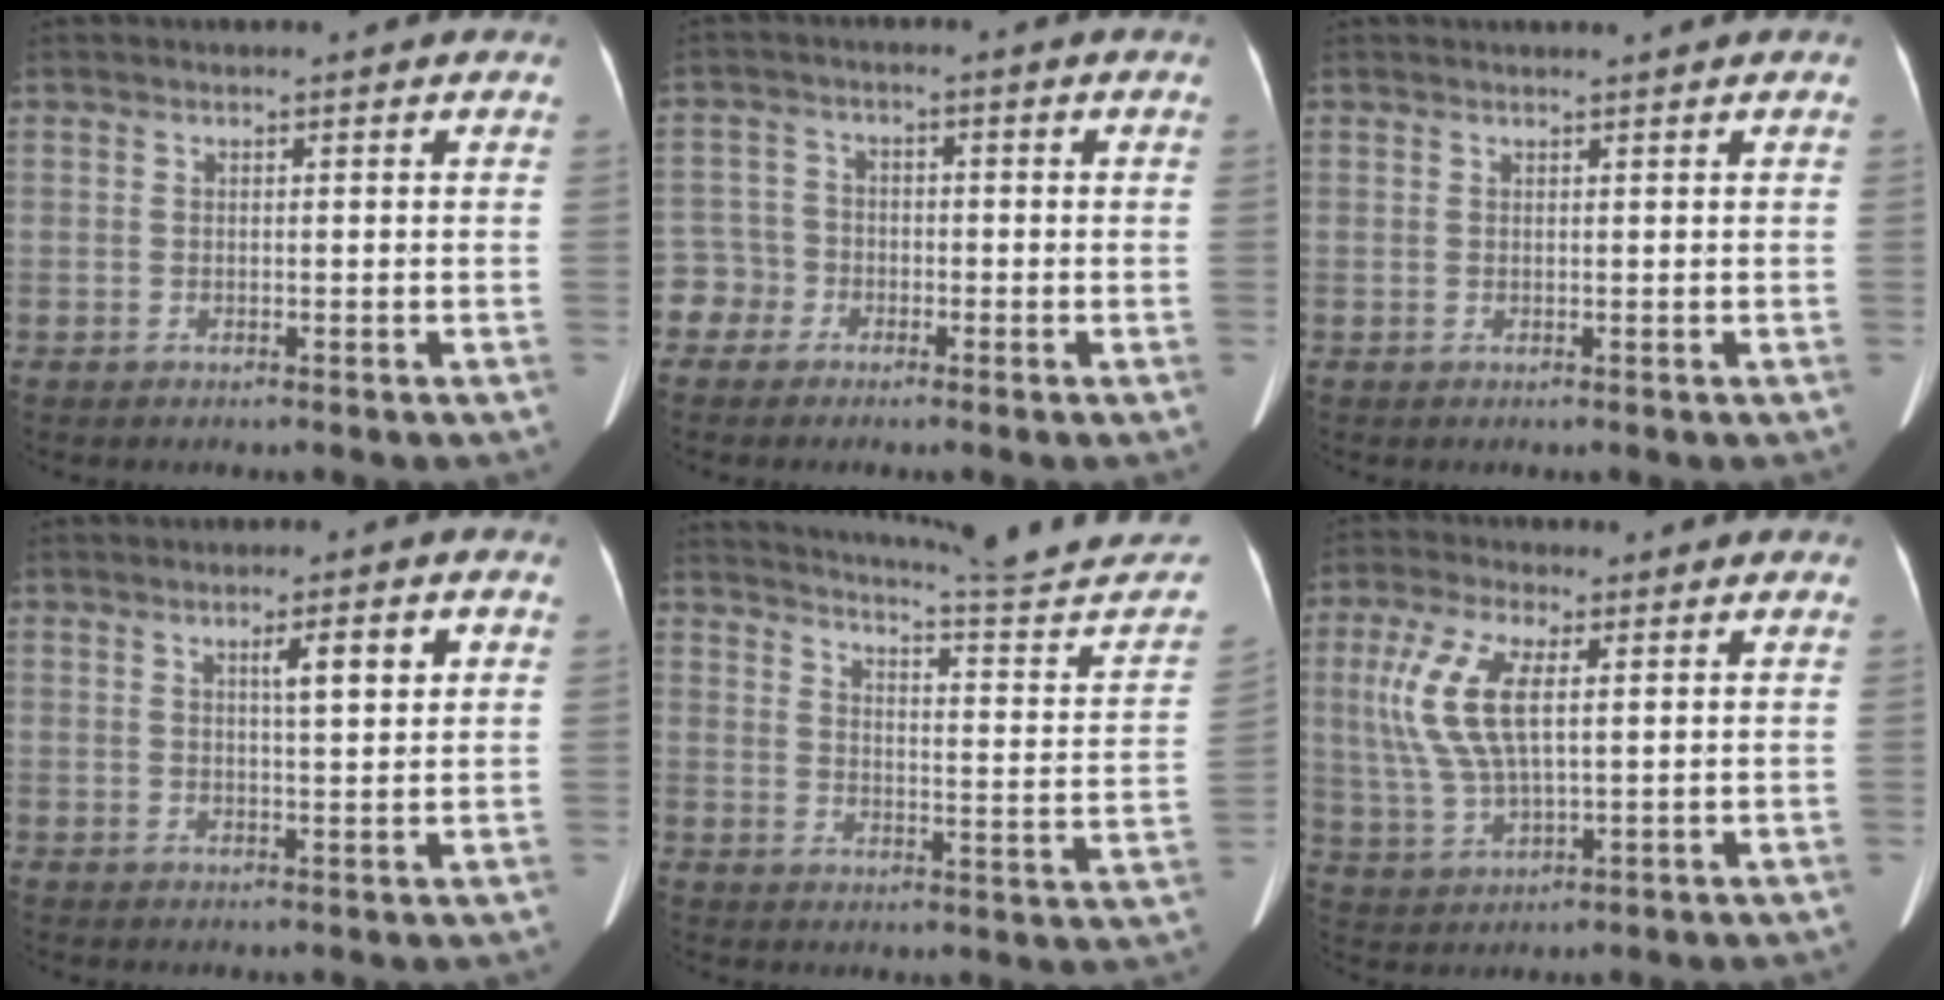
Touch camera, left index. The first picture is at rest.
{"total": 4.0, "force": [-2.4, 3.2, -0.4], "torque": [0.014, 0.013, -0.052]}
{"total": 1.3, "force": [1.1, -0.4, 0.5], "torque": [-0.008, 0.004, 0.024]}
{"total": 4.4, "force": [1.6, 0.4, 4.1], "torque": [-0.065, 0.005, 0.026]}
{"total": 24.9, "force": [23.2, -0.3, 8.9], "torque": [-0.138, -0.093, 0.285]}
{"total": 9.7, "force": [2.2, 3.0, 8.9], "torque": [-0.211, 0.008, 0.048]}